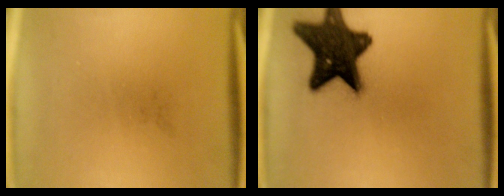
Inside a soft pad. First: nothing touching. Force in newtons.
{"total": 16.7}